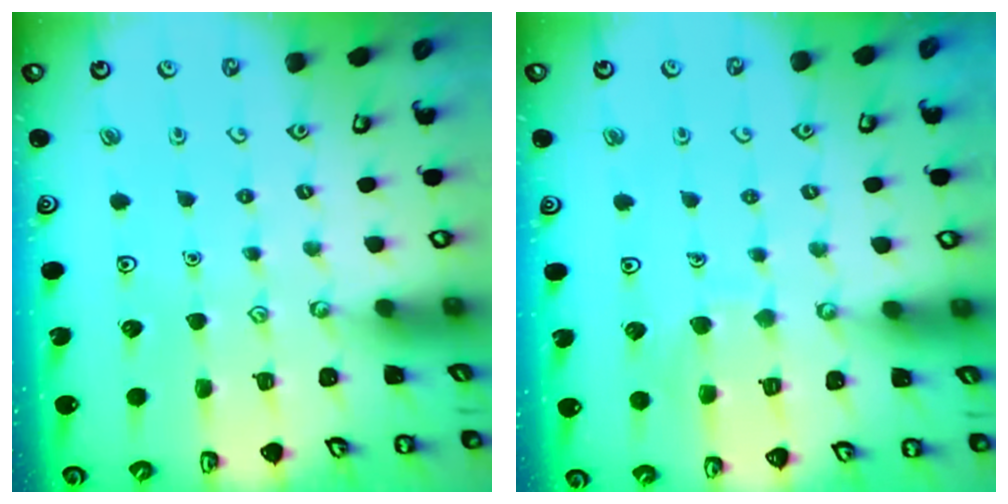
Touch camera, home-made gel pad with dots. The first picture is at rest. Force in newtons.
{"total": 6.2, "press": 6.1, "slide": 0.7}